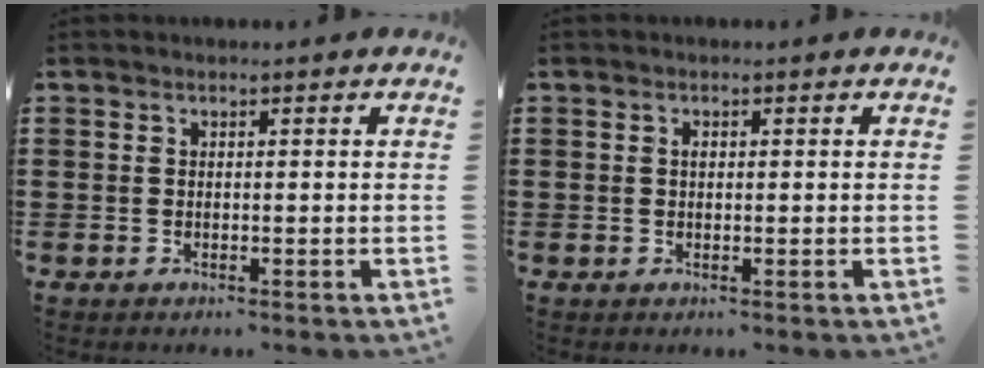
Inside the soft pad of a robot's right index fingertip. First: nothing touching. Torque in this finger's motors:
{"motor_torque": [0.39, -0.14, 0.17, 0.04]}